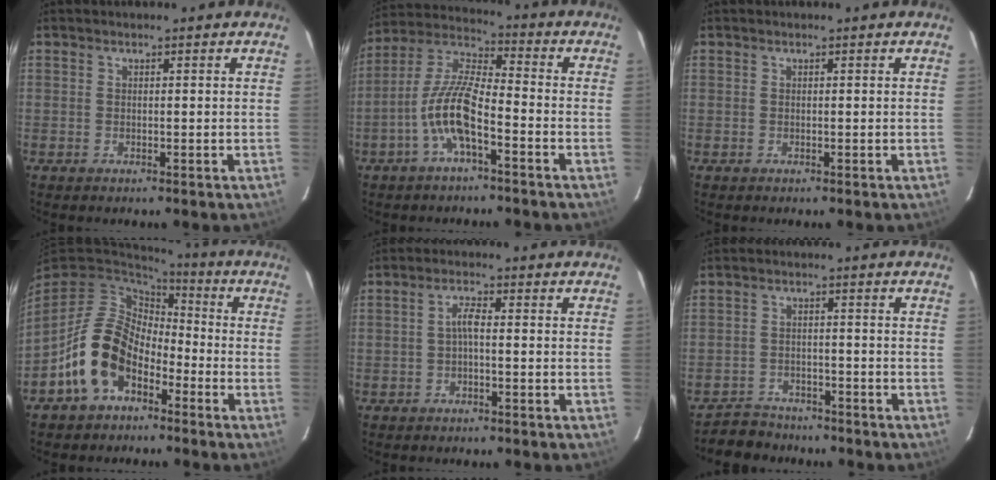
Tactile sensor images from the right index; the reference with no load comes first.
{"total": 10.5, "force": [-4.6, 2.8, 9.0], "torque": [-0.197, 0.008, -0.093]}
{"total": 0.0}
{"total": 13.2, "force": [-6.0, 8.9, 7.7], "torque": [-0.162, 0.017, -0.104]}
{"total": 2.2, "force": [-0.6, 0.4, 2.0], "torque": [-0.042, 0.008, -0.011]}
{"total": 6.8, "force": [-6.0, 3.2, 0.5], "torque": [-0.031, 0.010, -0.093]}